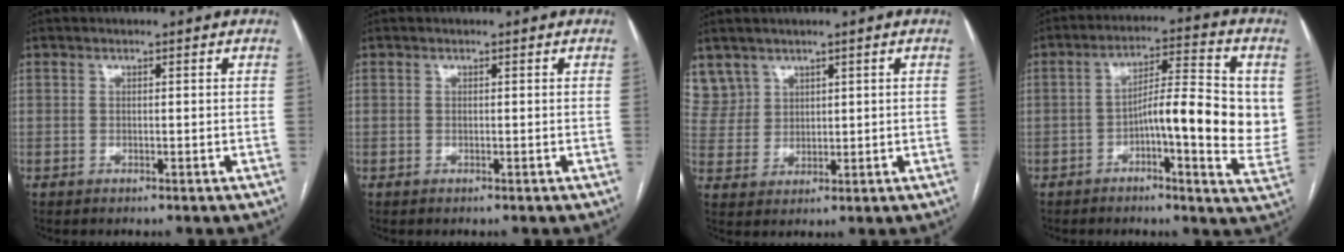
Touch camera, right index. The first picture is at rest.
{"total": 0.0}
{"total": 6.5, "force": [4.4, 4.8, -0.2], "torque": [0.004, 0.013, 0.100]}
{"total": 13.5, "force": [-0.3, 2.9, 13.2], "torque": [-0.185, 0.017, -0.007]}